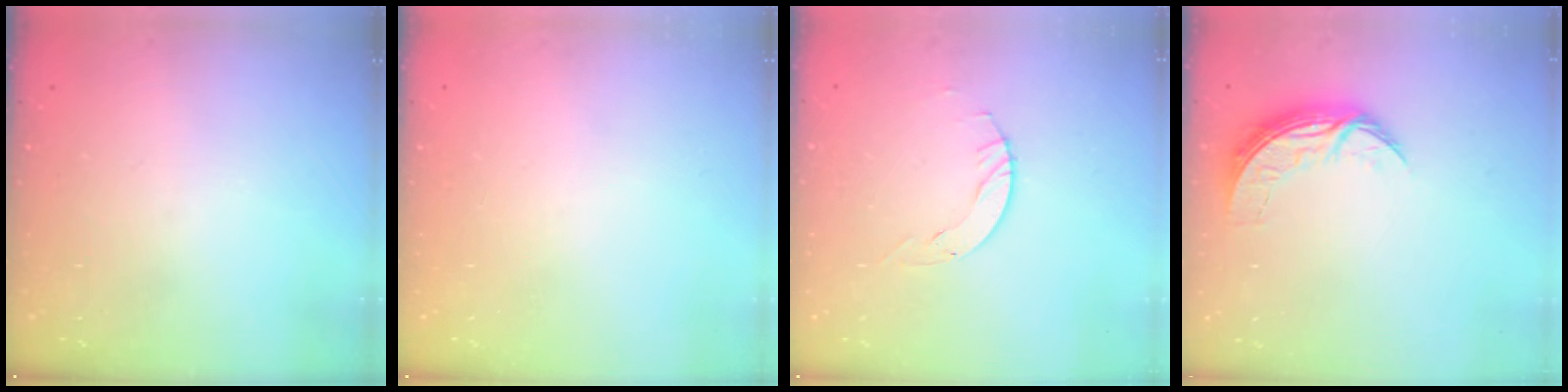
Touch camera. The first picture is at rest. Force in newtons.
{"total": 0.0}
{"total": 3.1, "press": 3.1, "slide": 0.4}
{"total": 7.8, "press": 7.8, "slide": 0.3}